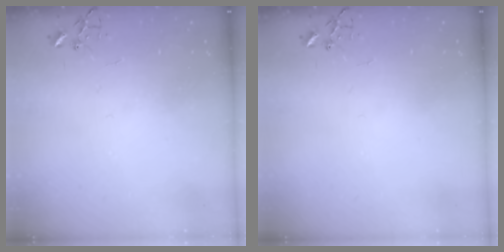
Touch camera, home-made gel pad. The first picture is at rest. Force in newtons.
{"total": 0.0}